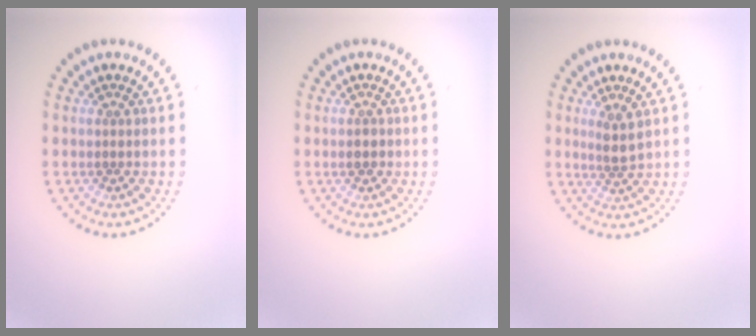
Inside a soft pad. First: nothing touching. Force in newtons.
{"total": 1.2, "press": 1.1, "slide": 0.2}
{"total": 1.8, "press": 1.4, "slide": 1.2}